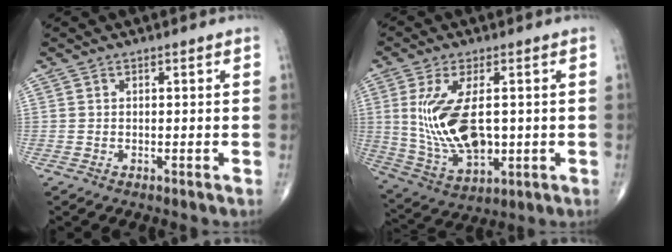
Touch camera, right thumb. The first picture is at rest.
{"total": 14.6, "force": [0.9, 7.4, 12.6], "torque": [-0.248, -0.014, 0.034]}